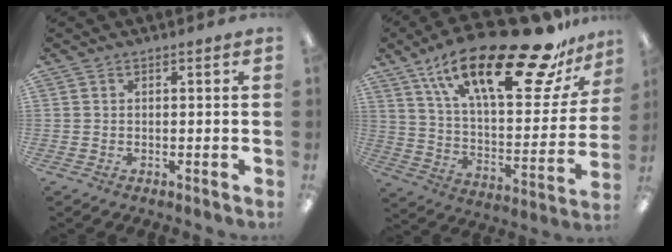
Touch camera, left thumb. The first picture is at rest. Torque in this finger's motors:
{"motor_torque": [0.49, 0.60, 1.58, -1.19, 0.63]}